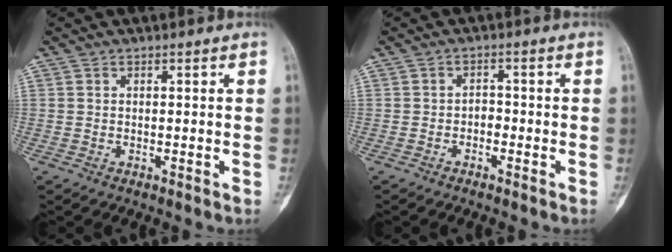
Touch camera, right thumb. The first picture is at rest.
{"total": 1.7, "force": [-1.0, 1.1, 0.9], "torque": [-0.004, 0.015, -0.020]}